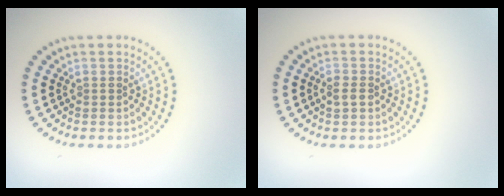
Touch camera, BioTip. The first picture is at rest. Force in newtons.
{"total": 1.3, "press": 1.3, "slide": 0.2}